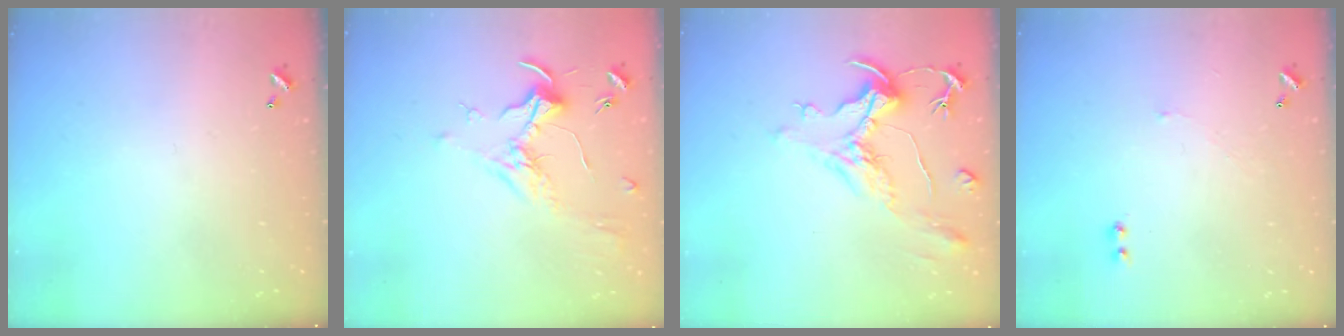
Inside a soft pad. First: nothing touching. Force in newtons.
{"total": 1.8, "press": 1.6, "slide": 0.8}
{"total": 2.2, "press": 1.7, "slide": 1.3}
{"total": 1.6, "press": 1.5, "slide": 0.6}